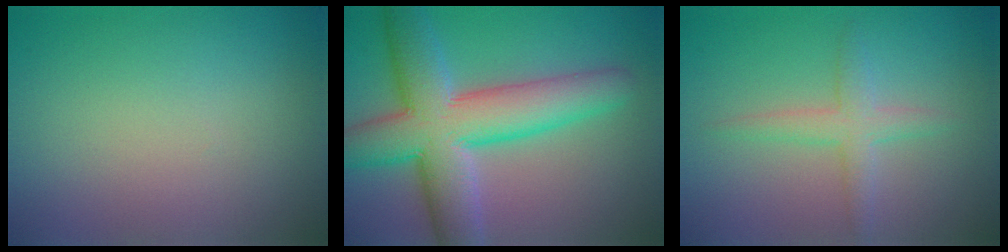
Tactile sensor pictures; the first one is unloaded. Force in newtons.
{"total": 10.1, "press": 10.1, "slide": 0.3}
{"total": 2.4, "press": 2.4, "slide": 0.0}